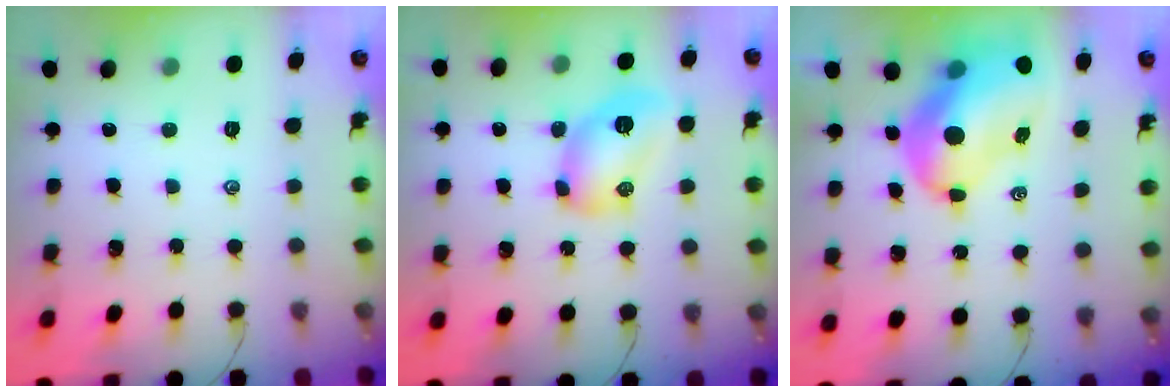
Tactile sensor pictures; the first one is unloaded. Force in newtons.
{"total": 10.0, "press": 10.0, "slide": 1.1}
{"total": 12.9, "press": 12.4, "slide": 3.5}